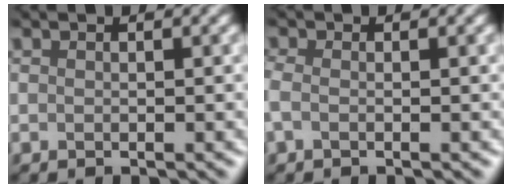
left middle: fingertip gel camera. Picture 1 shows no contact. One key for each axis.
{"total": 1.4, "fx": -1.3, "fy": -0.4, "fz": -0.2, "tx": -0.018, "ty": -0.006, "tz": -0.016}